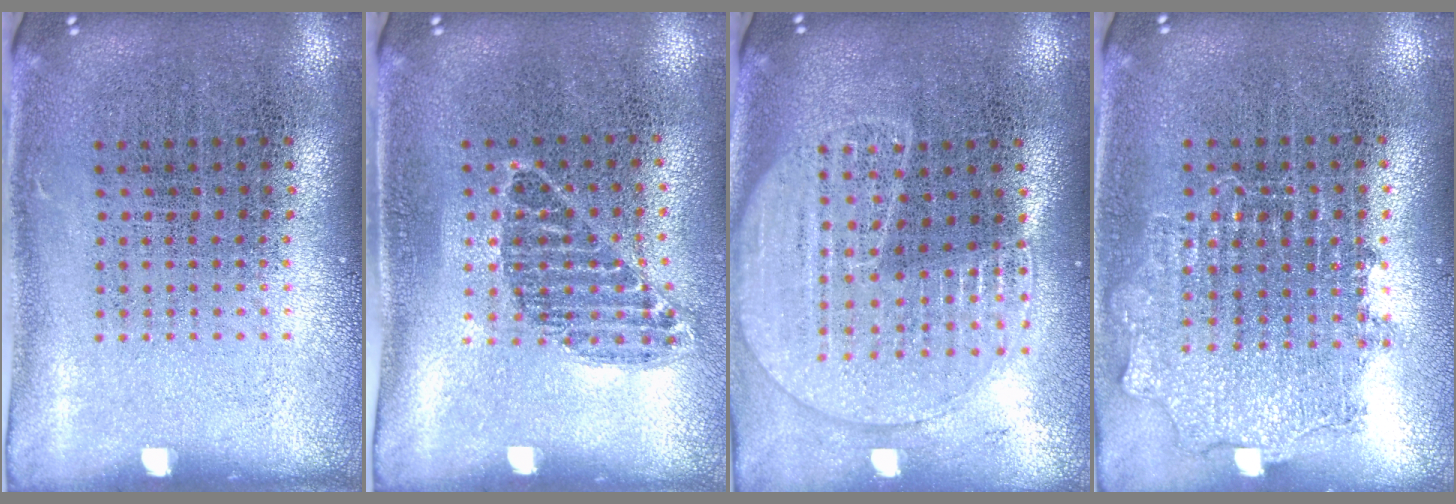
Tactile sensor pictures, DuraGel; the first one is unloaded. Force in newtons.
{"total": 0.9, "press": 0.8, "slide": 0.5}
{"total": 1.8, "press": 1.7, "slide": 0.6}
{"total": 0.9, "press": 0.9, "slide": 0.2}